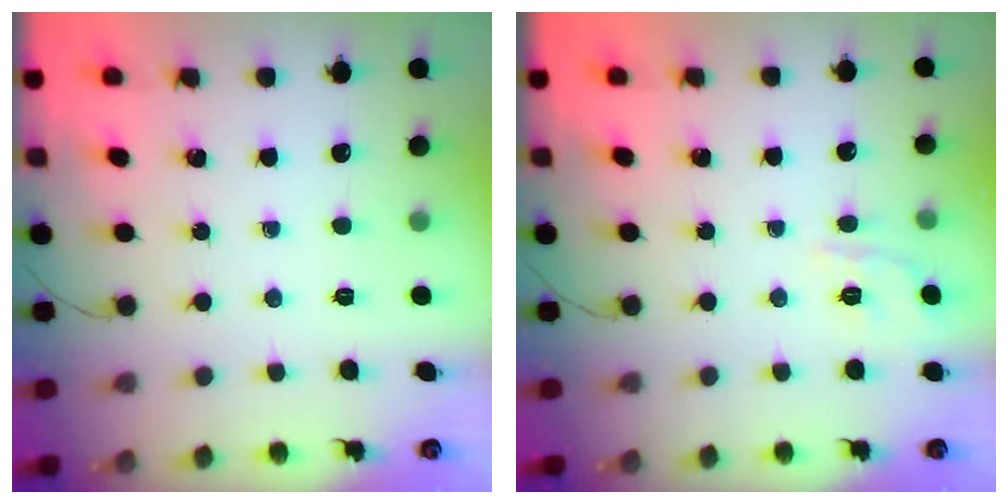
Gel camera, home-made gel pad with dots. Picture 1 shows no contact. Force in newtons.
{"total": 6.9, "press": 6.9, "slide": 1.1}